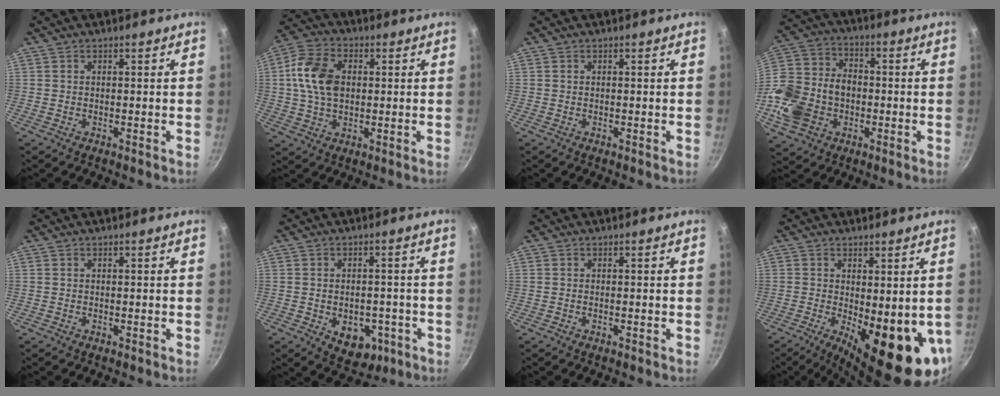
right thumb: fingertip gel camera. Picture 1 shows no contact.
{"total": 11.7, "force": [1.4, 8.0, 8.4], "torque": [-0.145, 0.014, 0.015]}
{"total": 0.0}
{"total": 17.7, "force": [-3.6, 13.5, 10.9], "torque": [-0.216, 0.038, -0.065]}
{"total": 0.0}
{"total": 8.8, "force": [-3.0, 6.2, 5.6], "torque": [-0.045, 0.009, -0.026]}
{"total": 0.0}
{"total": 15.7, "force": [-2.3, 5.8, 14.5], "torque": [-0.166, -0.027, -0.018]}